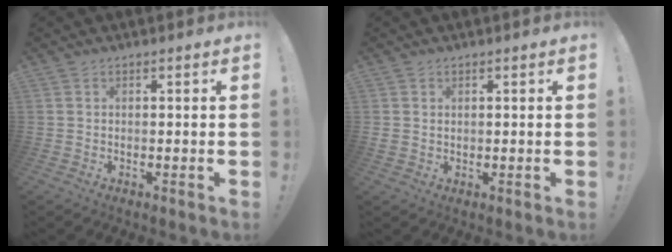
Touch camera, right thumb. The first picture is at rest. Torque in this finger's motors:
{"motor_torque": [0.05, 0.45, 0.17, -0.18, 0.05]}